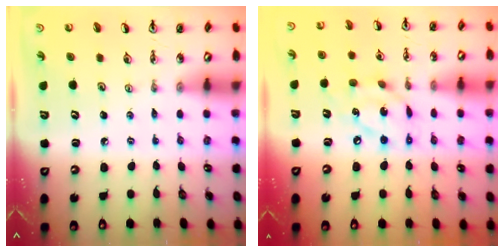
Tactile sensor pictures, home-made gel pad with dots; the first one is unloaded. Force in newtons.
{"total": 12.4, "press": 12.4, "slide": 0.9}